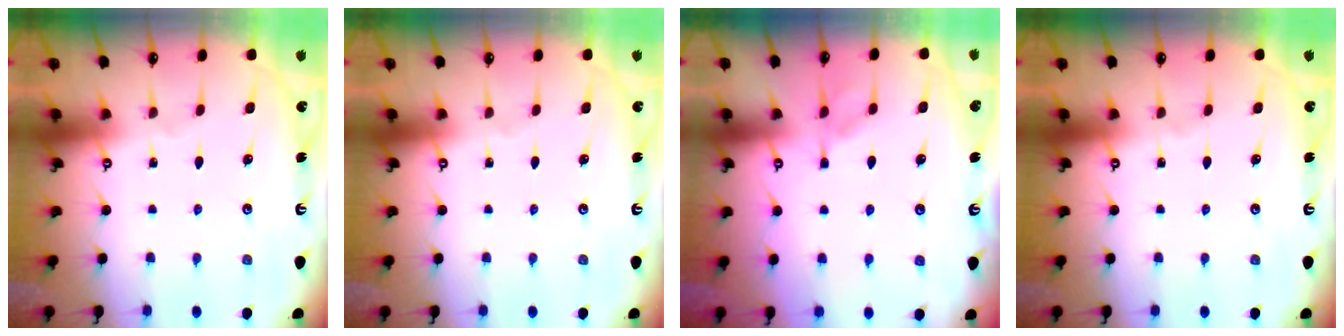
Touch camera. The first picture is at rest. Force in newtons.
{"total": 0.0}
{"total": 3.7, "press": 3.7, "slide": 0.6}
{"total": 0.0}